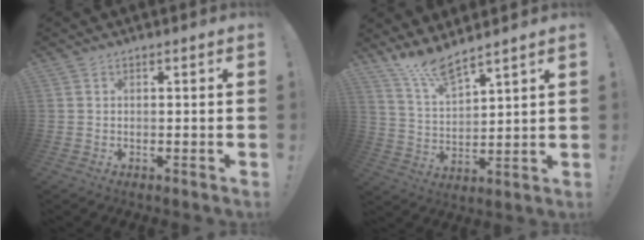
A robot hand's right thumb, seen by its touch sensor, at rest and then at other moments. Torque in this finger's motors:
{"motor_torque": [0.39, 1.24, 0.74, 0.60, 0.02]}